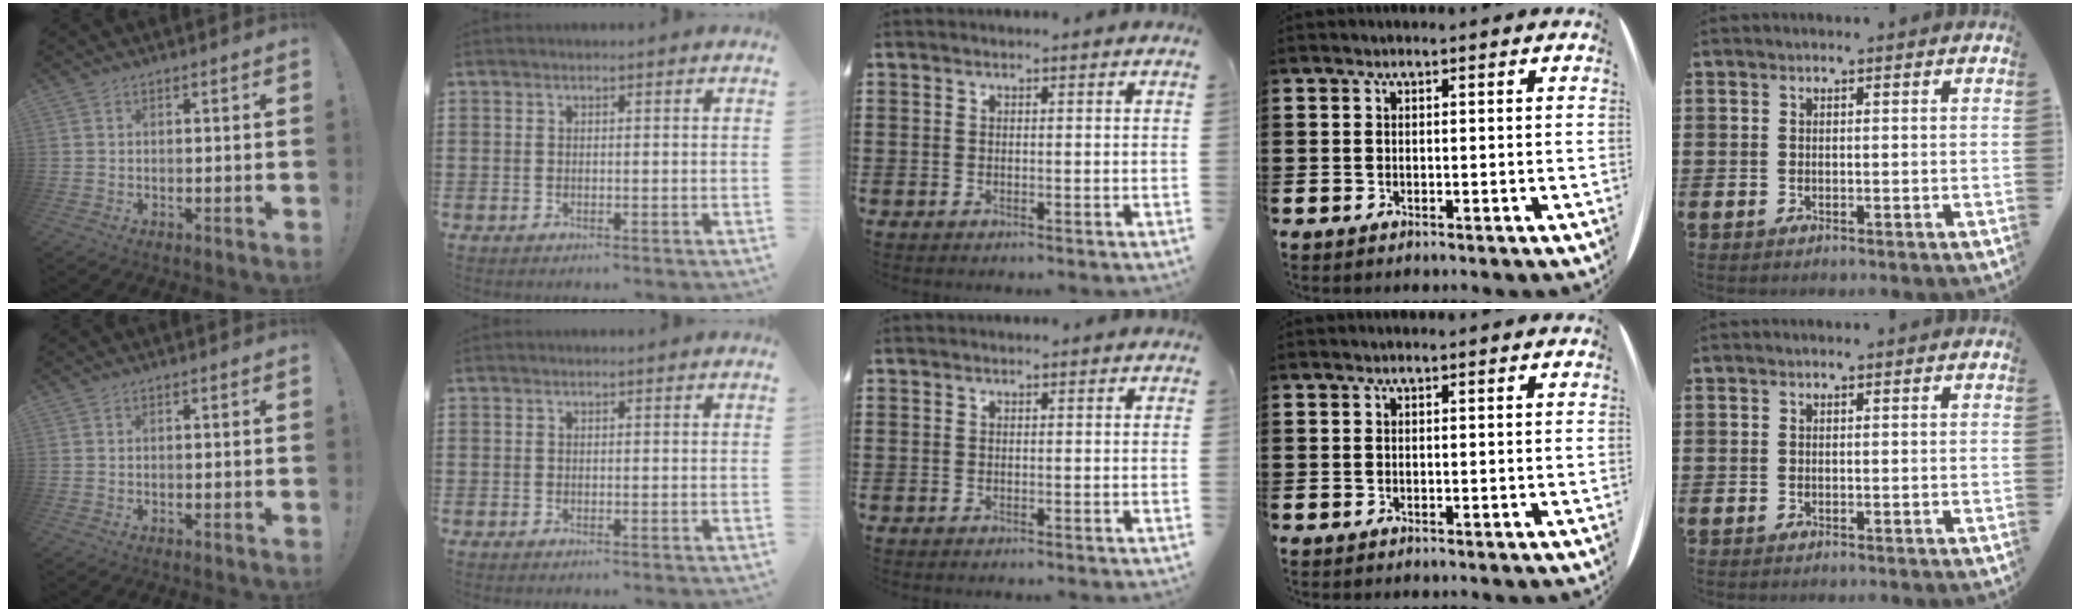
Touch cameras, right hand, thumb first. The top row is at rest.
{}